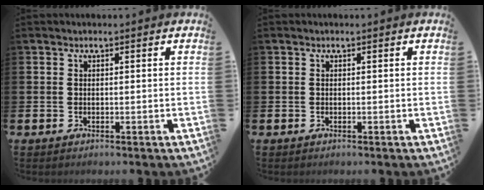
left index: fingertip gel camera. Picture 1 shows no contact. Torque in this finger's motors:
{"motor_torque": [0.00, 0.00, 0.00, 0.00]}